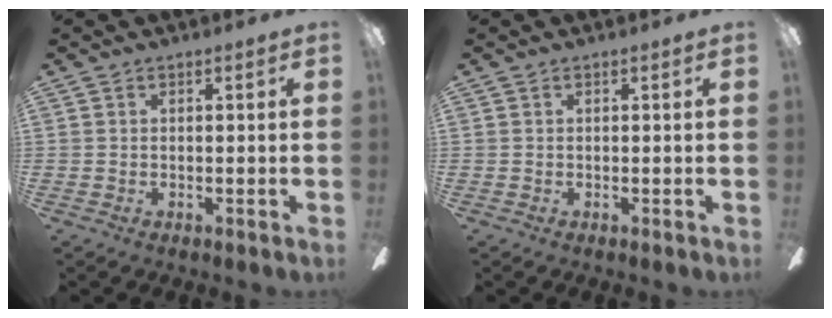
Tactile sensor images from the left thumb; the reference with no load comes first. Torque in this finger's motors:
{"motor_torque": [0.00, 0.00, -0.02, 0.02, 0.00]}